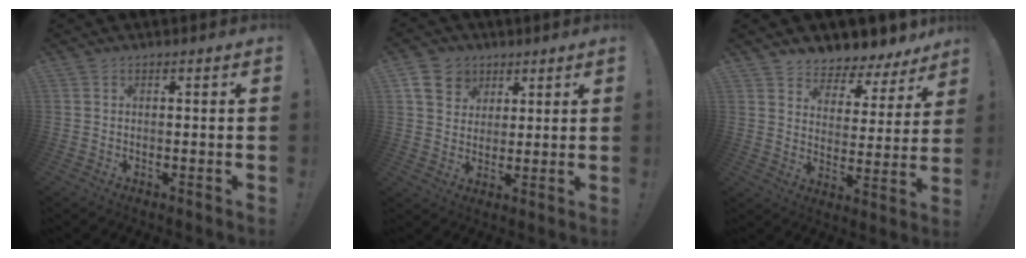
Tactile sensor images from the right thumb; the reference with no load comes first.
{"total": 9.5, "force": [4.7, 7.6, 3.3], "torque": [-0.051, -0.020, 0.095]}
{"total": 5.8, "force": [4.9, 2.8, 0.9], "torque": [-0.014, -0.059, 0.089]}